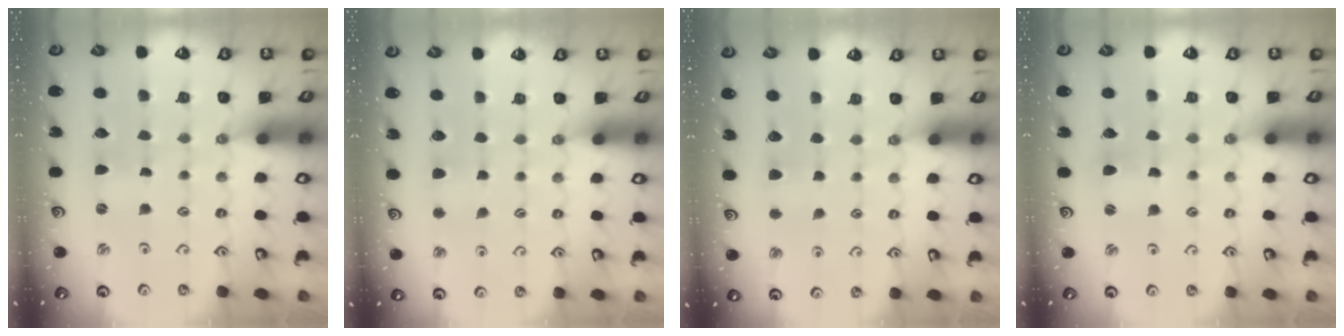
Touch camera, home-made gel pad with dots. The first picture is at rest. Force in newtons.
{"total": 3.6, "press": 3.5, "slide": 0.7}
{"total": 3.8, "press": 3.7, "slide": 0.8}
{"total": 2.5, "press": 2.5, "slide": 0.3}